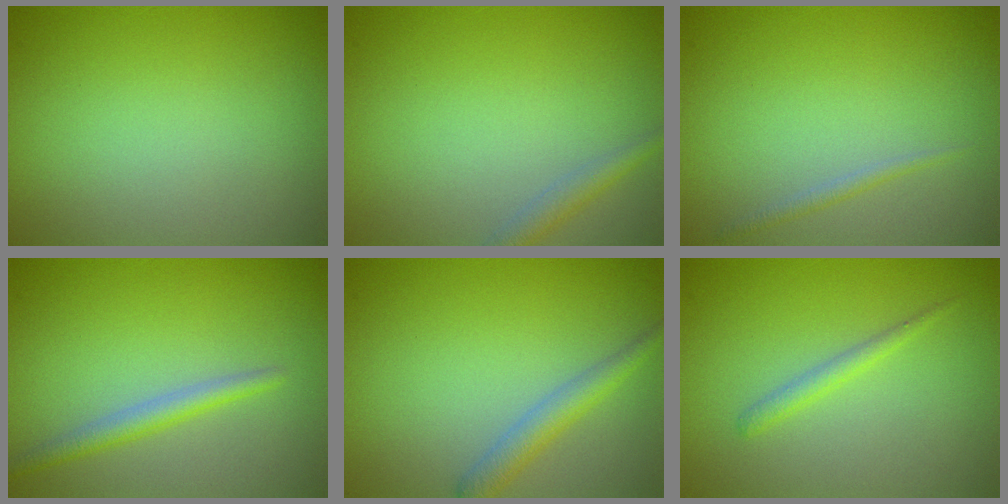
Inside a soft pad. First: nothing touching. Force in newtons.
{"total": 1.8, "press": 1.8, "slide": 0.1}
{"total": 0.9, "press": 0.9, "slide": 0.1}
{"total": 2.1, "press": 2.1, "slide": 0.1}
{"total": 2.5, "press": 2.5, "slide": 0.1}
{"total": 1.2, "press": 1.2, "slide": 0.0}